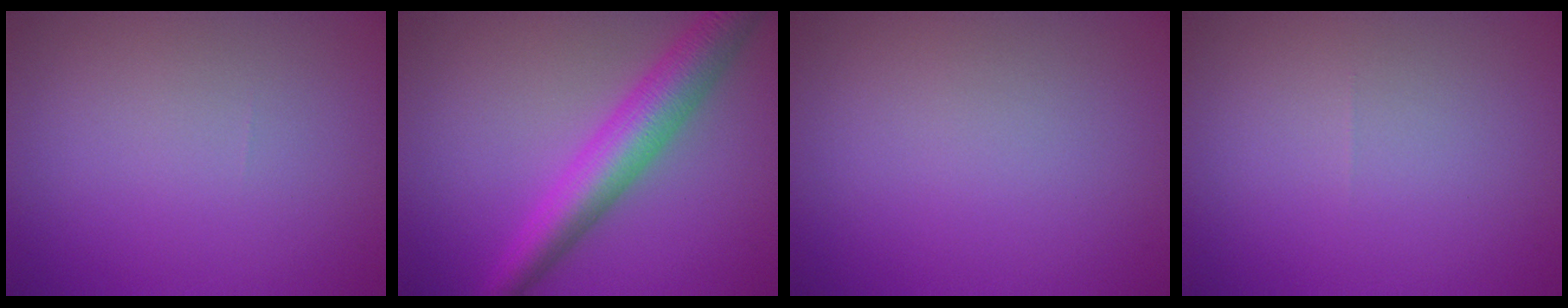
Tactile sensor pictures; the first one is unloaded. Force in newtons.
{"total": 6.3, "press": 6.3, "slide": 0.1}
{"total": 0.0}
{"total": 0.0}